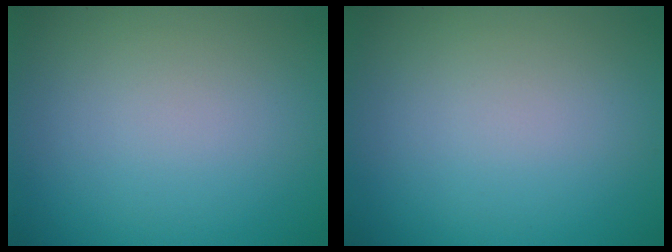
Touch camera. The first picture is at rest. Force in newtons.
{"total": 0.0}